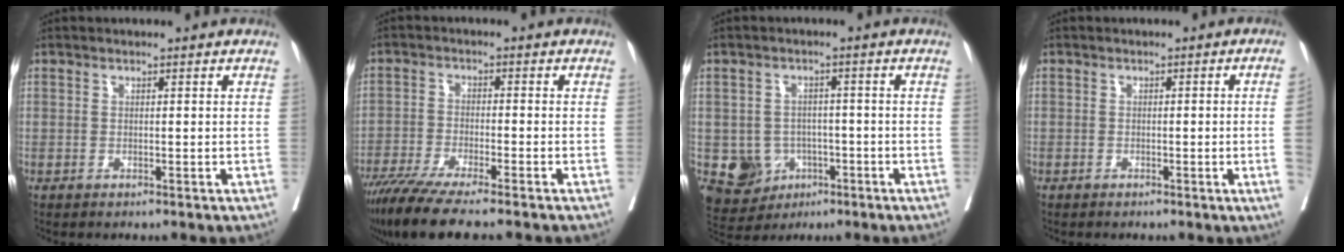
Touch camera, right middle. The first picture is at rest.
{"total": 10.3, "force": [-8.4, 0.3, 6.0], "torque": [-0.094, -0.027, -0.141]}
{"total": 6.4, "force": [-2.1, 5.9, 1.7], "torque": [-0.030, 0.005, -0.023]}
{"total": 2.9, "force": [-0.5, -0.9, 2.7], "torque": [-0.038, -0.003, -0.007]}